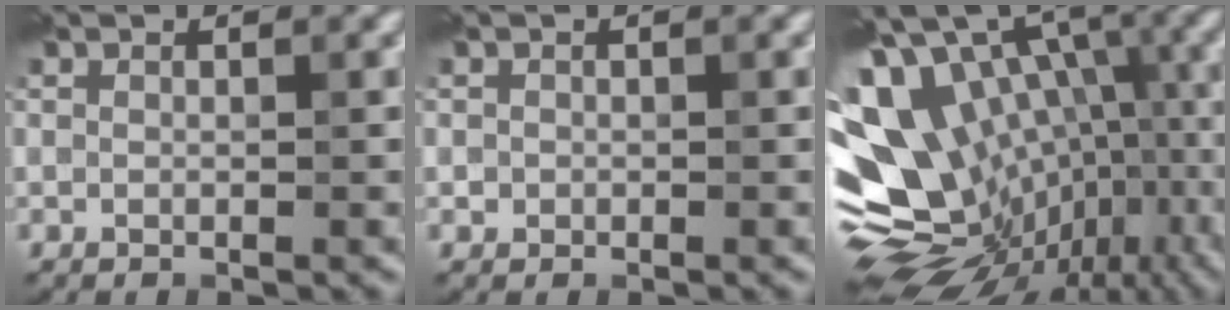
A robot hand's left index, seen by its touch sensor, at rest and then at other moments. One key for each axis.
{"total": 0.5, "fx": 0.0, "fy": 0.5, "fz": 0.0, "tx": 0.006, "ty": -0.003, "tz": -0.002}
{"total": 17.1, "fx": -3.1, "fy": 12.2, "fz": 11.6, "tx": -0.201, "ty": 0.011, "tz": 0.006}